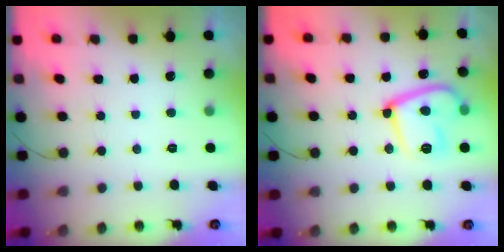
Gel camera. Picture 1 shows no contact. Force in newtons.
{"total": 15.3, "press": 15.2, "slide": 1.7}